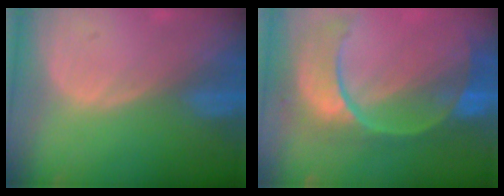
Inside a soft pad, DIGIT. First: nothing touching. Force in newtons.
{"total": 11.2, "press": 9.4, "slide": 6.1}